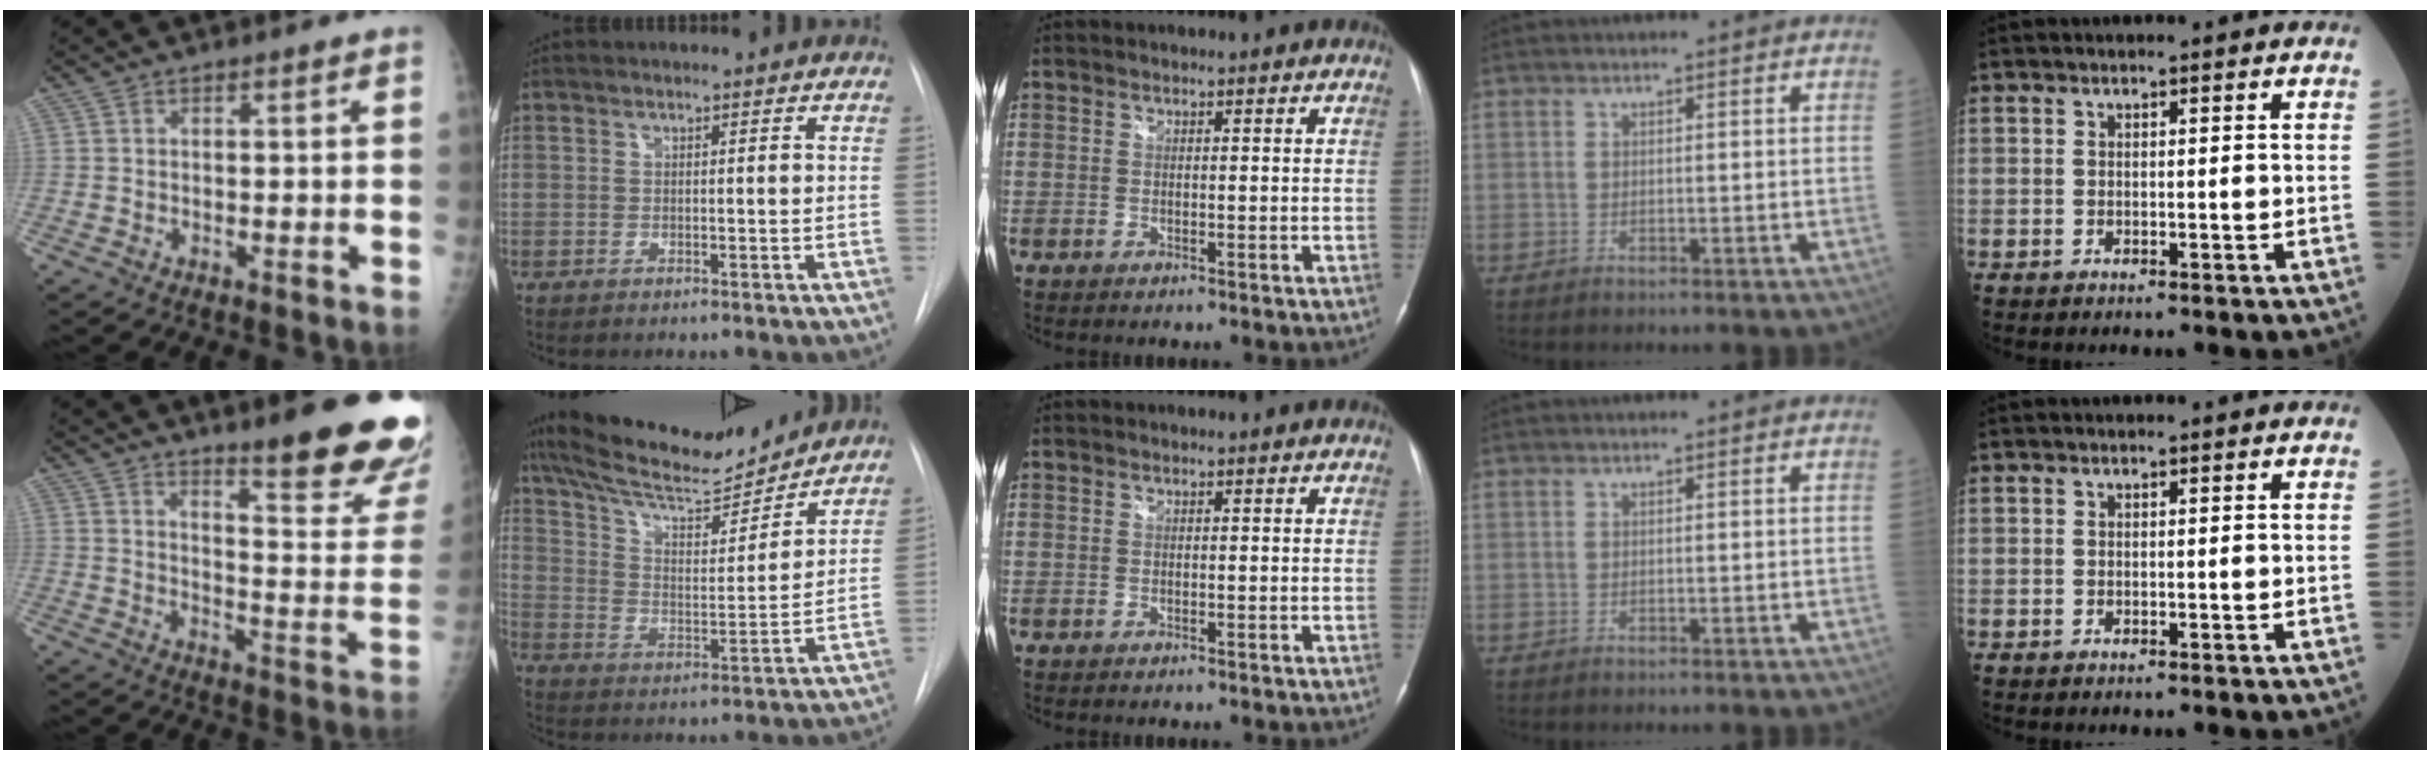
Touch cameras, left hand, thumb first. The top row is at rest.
{"thumb": {"total": 19.3, "force": [13.5, 3.0, 13.4], "torque": [-0.146, -0.104, 0.183]}, "index": {"total": 17.0, "force": [15.5, 2.5, 6.4], "torque": [-0.112, -0.005, 0.252]}}